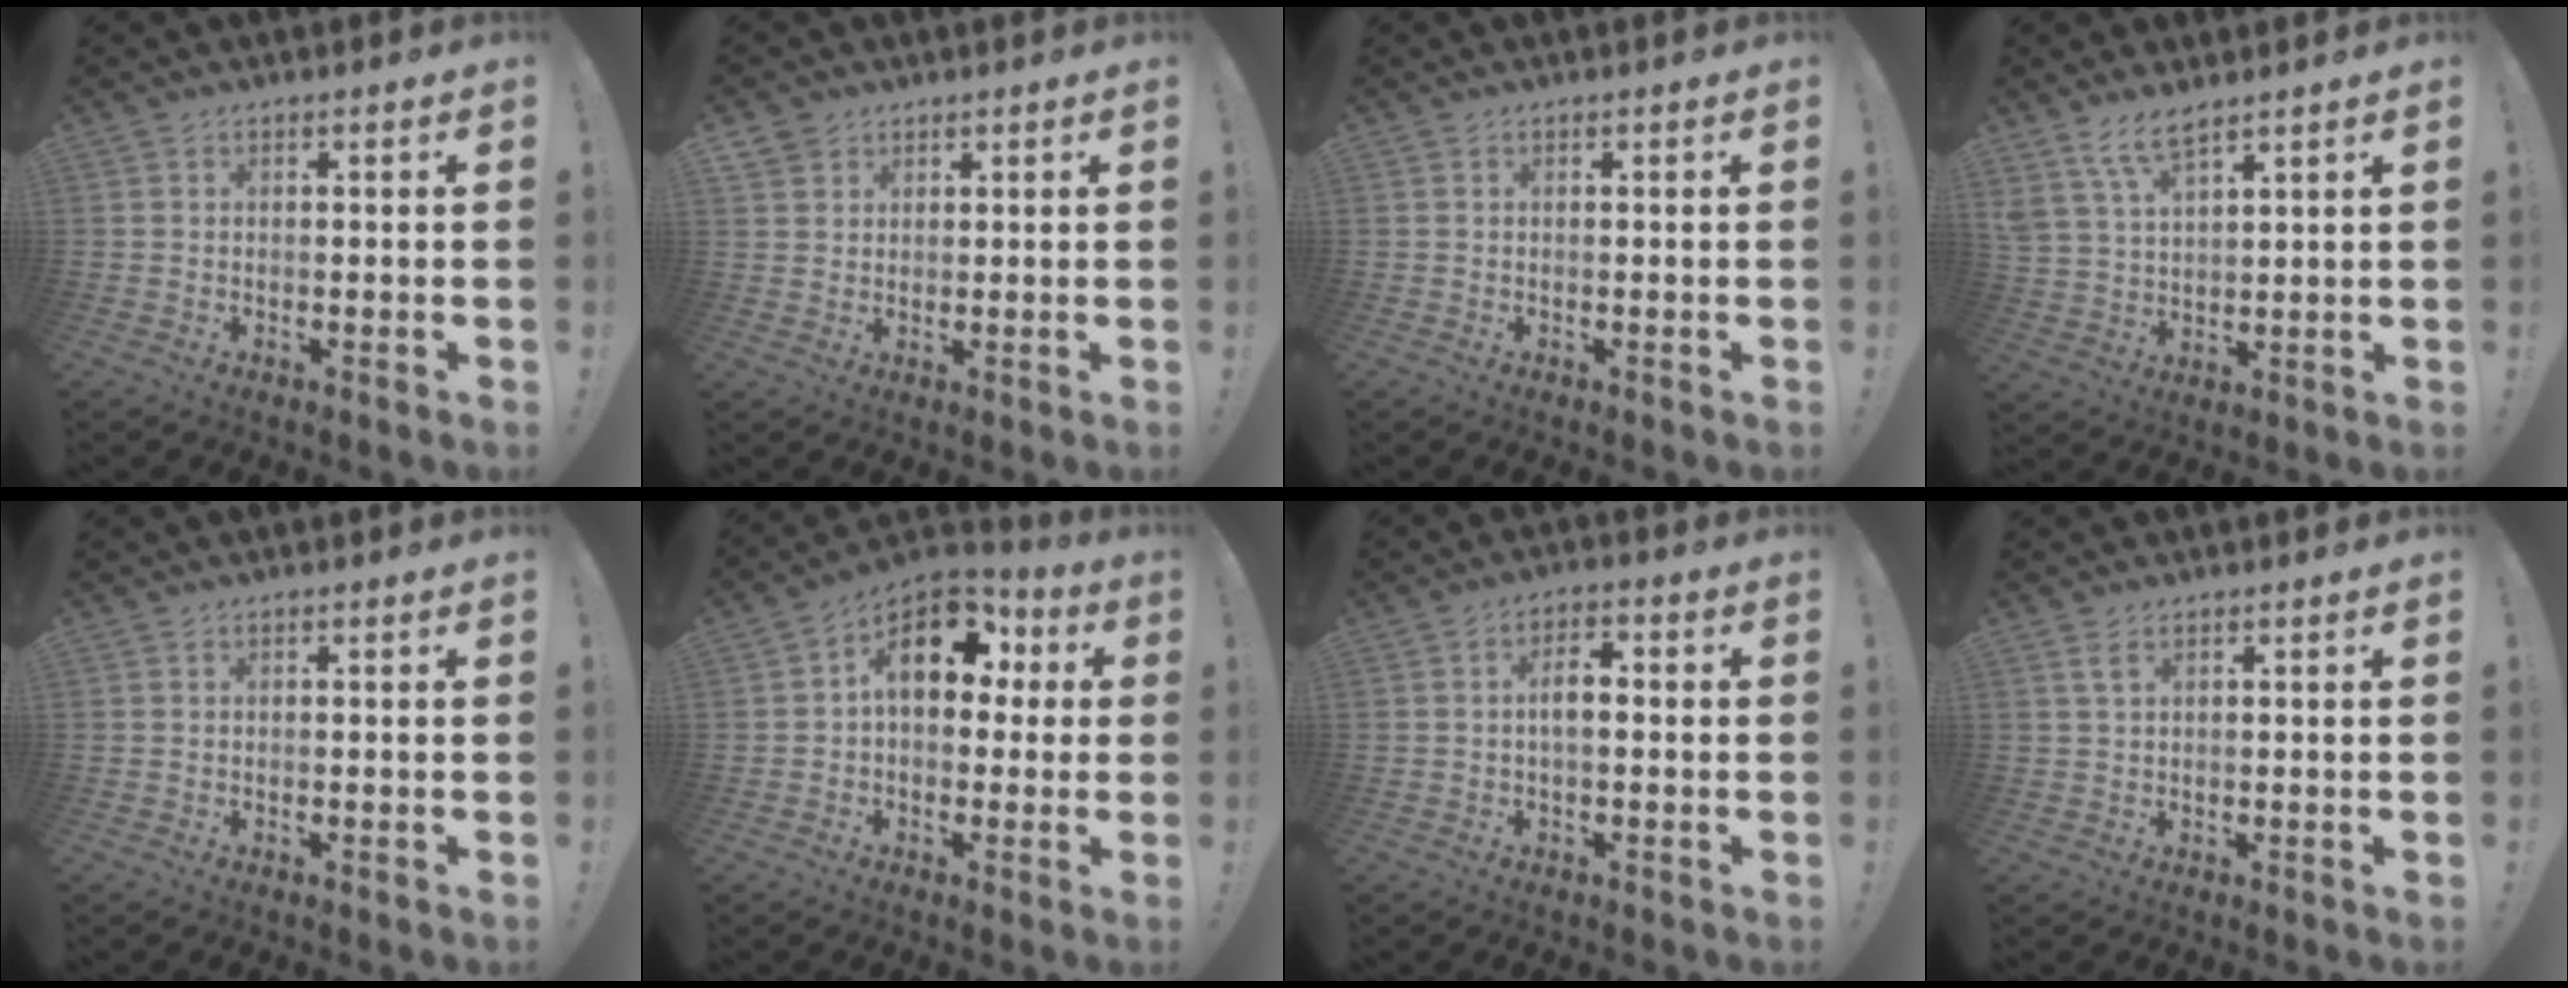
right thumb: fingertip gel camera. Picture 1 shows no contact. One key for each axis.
{"total": 3.3, "fx": 2.3, "fy": 2.3, "fz": 0.4, "tx": -0.007, "ty": -0.010, "tz": 0.042}
{"total": 0.0}
{"total": 7.8, "fx": 6.0, "fy": 2.5, "fz": 4.2, "tx": -0.087, "ty": -0.024, "tz": 0.115}
{"total": 0.0}
{"total": 15.2, "fx": 4.5, "fy": 9.9, "fz": 10.6, "tx": -0.148, "ty": -0.001, "tz": 0.084}
{"total": 5.3, "fx": -0.1, "fy": 2.5, "fz": 4.7, "tx": -0.070, "ty": 0.006, "tz": -0.005}
{"total": 2.4, "fx": 1.2, "fy": 0.9, "fz": 1.9, "tx": -0.034, "ty": -0.002, "tz": 0.020}